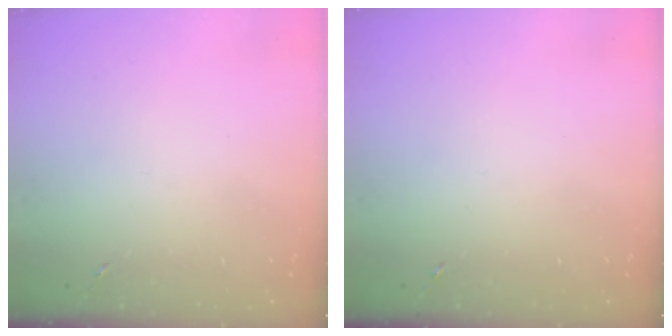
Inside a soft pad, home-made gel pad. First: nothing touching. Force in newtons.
{"total": 0.0}